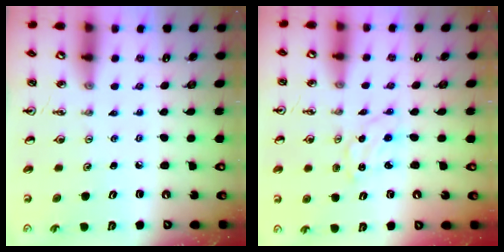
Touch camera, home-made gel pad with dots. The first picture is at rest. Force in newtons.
{"total": 1.7, "press": 1.7, "slide": 0.3}